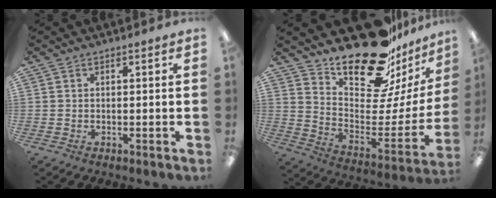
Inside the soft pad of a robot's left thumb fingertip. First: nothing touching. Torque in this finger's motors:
{"motor_torque": [1.34, 1.33, 1.40, -1.37, 0.28]}